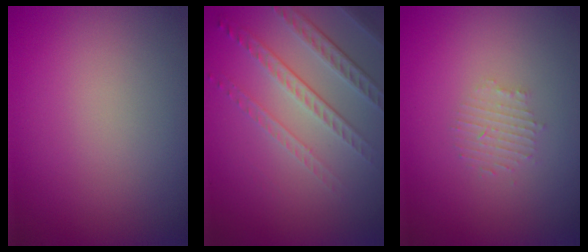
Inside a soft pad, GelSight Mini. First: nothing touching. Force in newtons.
{"total": 4.8, "press": 3.2, "slide": 3.5}
{"total": 1.6, "press": 1.5, "slide": 0.3}